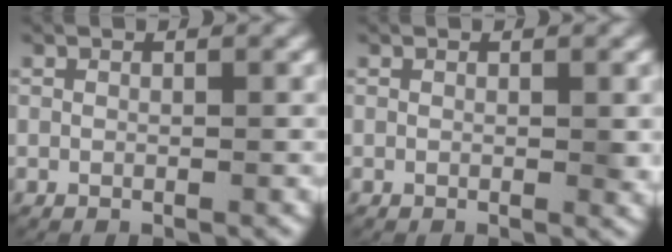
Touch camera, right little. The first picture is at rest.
{"total": 0.7, "force": [0.1, 0.1, 0.7], "torque": [-0.008, -0.004, 0.001]}